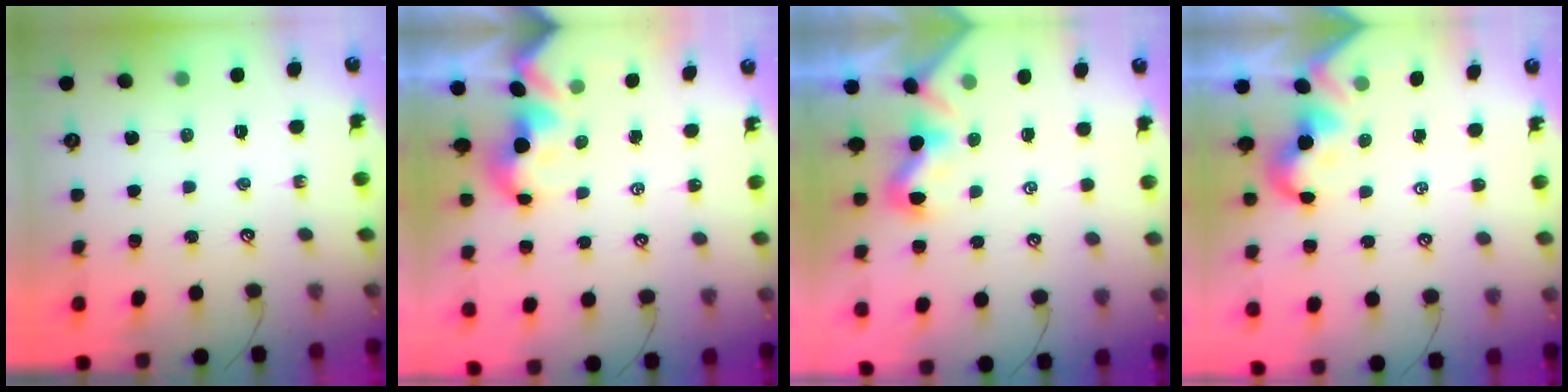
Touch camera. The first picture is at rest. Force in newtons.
{"total": 2.4, "press": 2.4, "slide": 0.3}
{"total": 1.4, "press": 1.3, "slide": 0.5}
{"total": 2.1, "press": 2.1, "slide": 0.4}